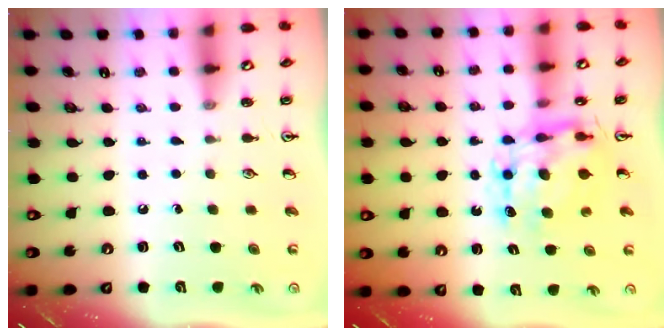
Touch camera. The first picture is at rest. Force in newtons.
{"total": 9.0, "press": 8.9, "slide": 0.9}